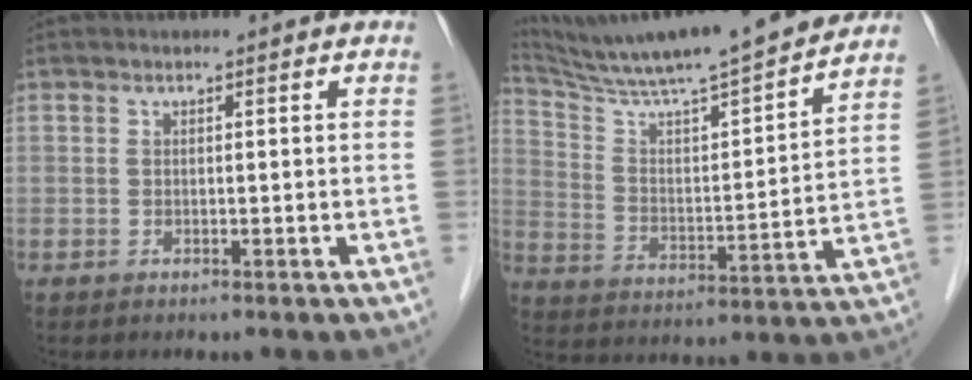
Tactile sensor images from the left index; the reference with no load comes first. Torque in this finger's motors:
{"motor_torque": [0.21, -0.33, 0.30, 0.14]}